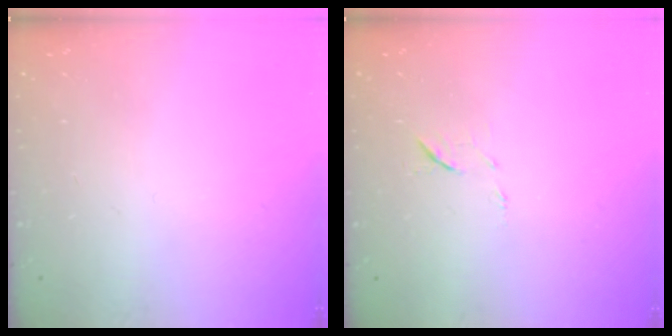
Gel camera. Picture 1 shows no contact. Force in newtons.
{"total": 6.7, "press": 6.6, "slide": 1.1}